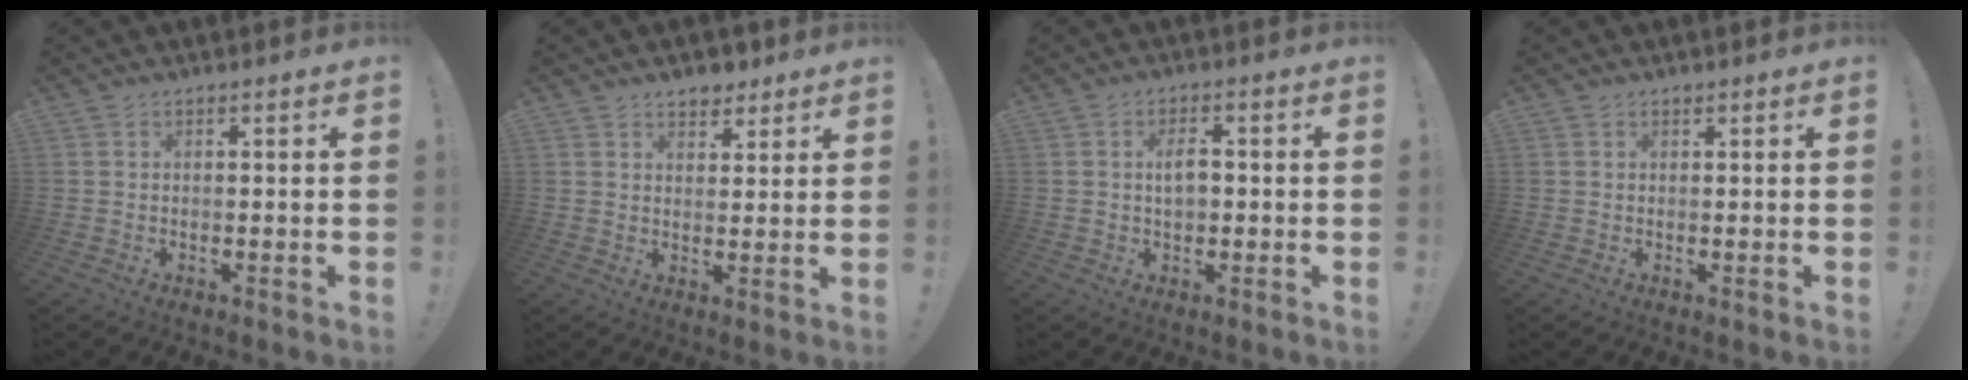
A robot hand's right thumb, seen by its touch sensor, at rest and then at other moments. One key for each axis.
{"total": 4.9, "fx": 3.7, "fy": 2.9, "fz": 1.0, "tx": 0.005, "ty": -0.024, "tz": 0.066}
{"total": 4.5, "fx": 0.3, "fy": 2.6, "fz": 3.7, "tx": -0.047, "ty": 0.003, "tz": 0.000}
{"total": 0.5, "fx": 0.4, "fy": 0.3, "fz": 0.0, "tx": 0.007, "ty": -0.003, "tz": 0.008}